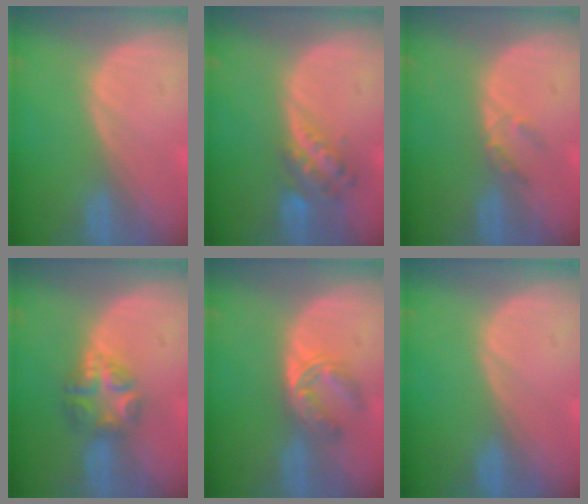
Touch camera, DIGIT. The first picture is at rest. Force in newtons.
{"total": 5.8, "press": 5.1, "slide": 2.8}
{"total": 2.0, "press": 1.8, "slide": 0.9}
{"total": 6.2, "press": 5.4, "slide": 2.9}
{"total": 5.9, "press": 4.8, "slide": 3.4}
{"total": 0.0}